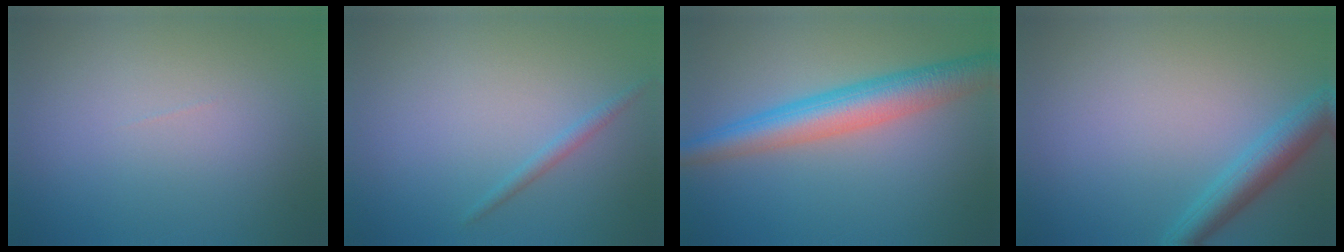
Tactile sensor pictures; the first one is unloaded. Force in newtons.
{"total": 1.0, "press": 1.0, "slide": 0.0}
{"total": 5.7, "press": 5.7, "slide": 0.1}
{"total": 3.4, "press": 3.4, "slide": 0.1}